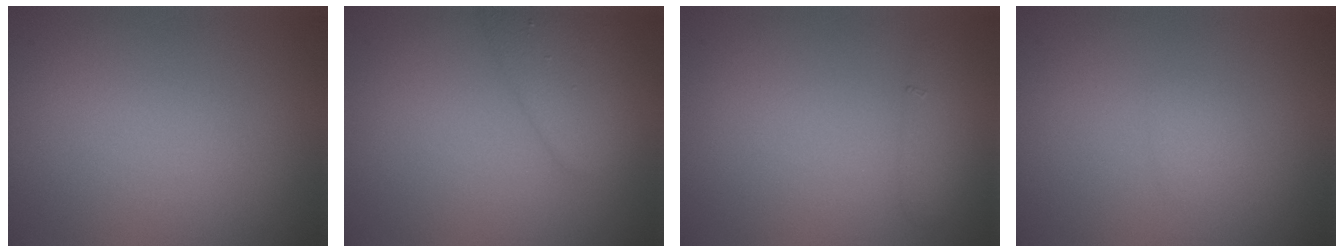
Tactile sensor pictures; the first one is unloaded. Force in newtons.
{"total": 3.6, "press": 3.6, "slide": 0.2}
{"total": 1.4, "press": 1.4, "slide": 0.1}
{"total": 0.7, "press": 0.7, "slide": 0.0}